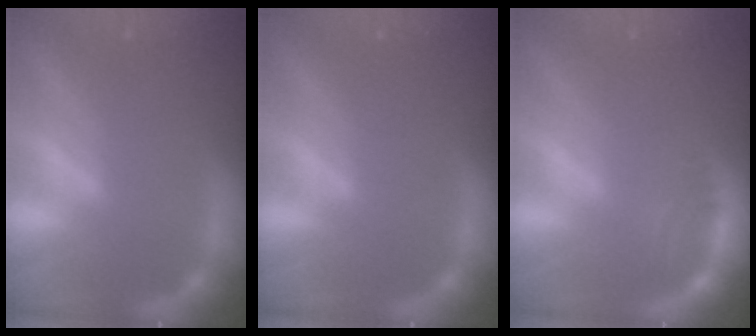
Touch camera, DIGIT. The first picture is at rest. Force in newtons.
{"total": 0.0}
{"total": 2.5}